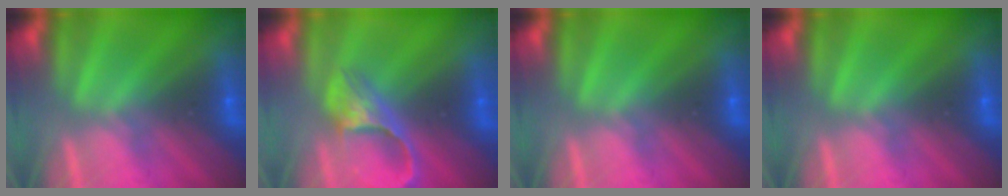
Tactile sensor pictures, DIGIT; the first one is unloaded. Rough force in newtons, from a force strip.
{"total": 4.8}
{"total": 0.0}
{"total": 0.0}